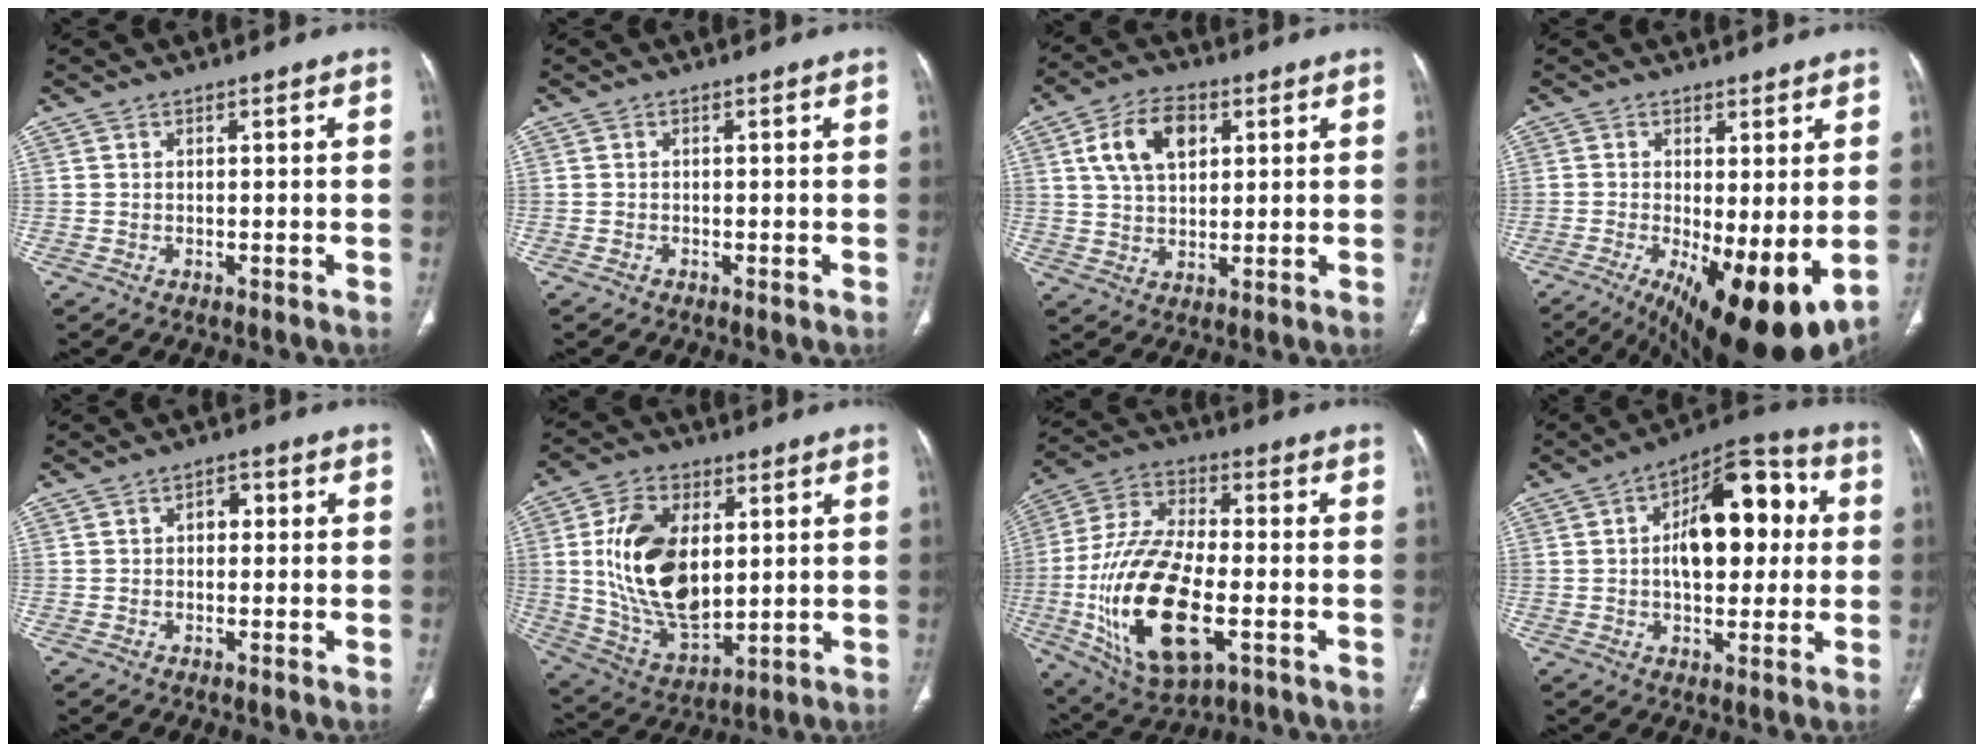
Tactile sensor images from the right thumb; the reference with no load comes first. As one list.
[{"total": 0.0}, {"total": 10.3, "force": [3.5, 6.4, 7.3], "torque": [-0.119, 0.000, 0.062]}, {"total": 15.4, "force": [-3.5, 5.2, 14.1], "torque": [-0.203, -0.026, -0.033]}, {"total": 2.6, "force": [0.2, 1.9, 1.8], "torque": [-0.014, 0.011, -0.003]}, {"total": 19.1, "force": [2.9, 11.3, 15.1], "torque": [-0.259, -0.016, 0.065]}, {"total": 22.6, "force": [-5.4, 10.8, 19.1], "torque": [-0.377, 0.008, -0.086]}, {"total": 17.0, "force": [2.1, 9.1, 14.2], "torque": [-0.172, 0.029, 0.027]}]